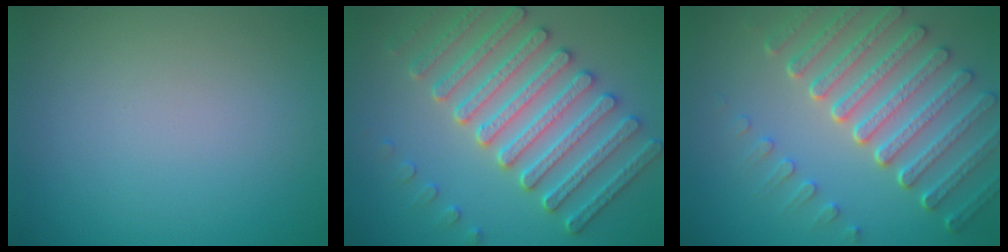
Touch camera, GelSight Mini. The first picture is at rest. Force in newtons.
{"total": 6.7, "press": 6.1, "slide": 2.7}
{"total": 7.1, "press": 5.4, "slide": 4.7}